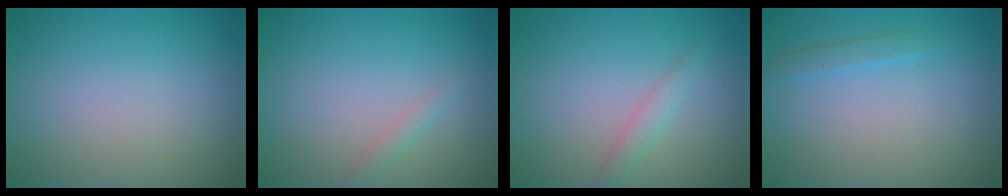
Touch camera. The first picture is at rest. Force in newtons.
{"total": 0.9, "press": 0.9, "slide": 0.0}
{"total": 1.4, "press": 1.4, "slide": 0.1}
{"total": 1.0, "press": 1.0, "slide": 0.1}